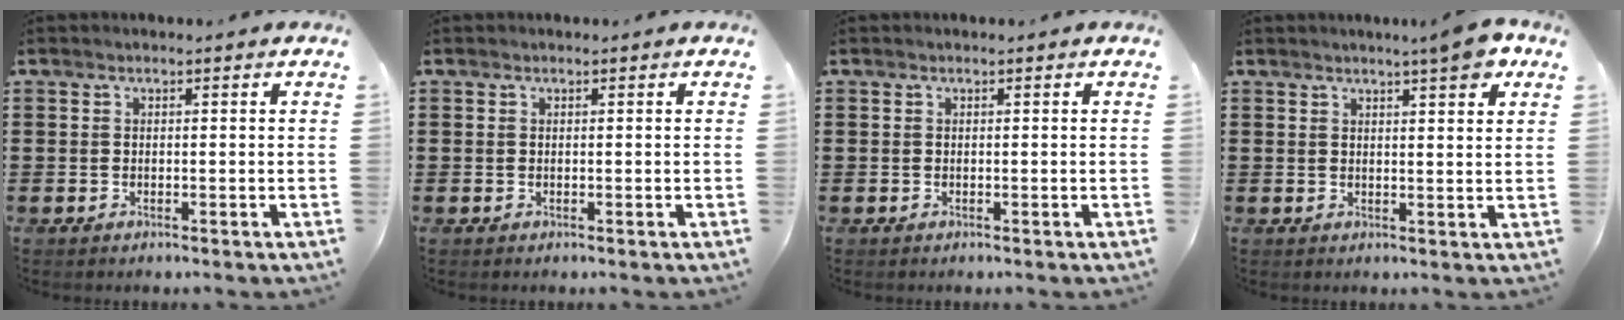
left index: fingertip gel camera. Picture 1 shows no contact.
{"total": 0.0}
{"total": 0.0}
{"total": 5.3, "force": [3.9, 0.3, 3.5], "torque": [-0.056, -0.008, 0.065]}